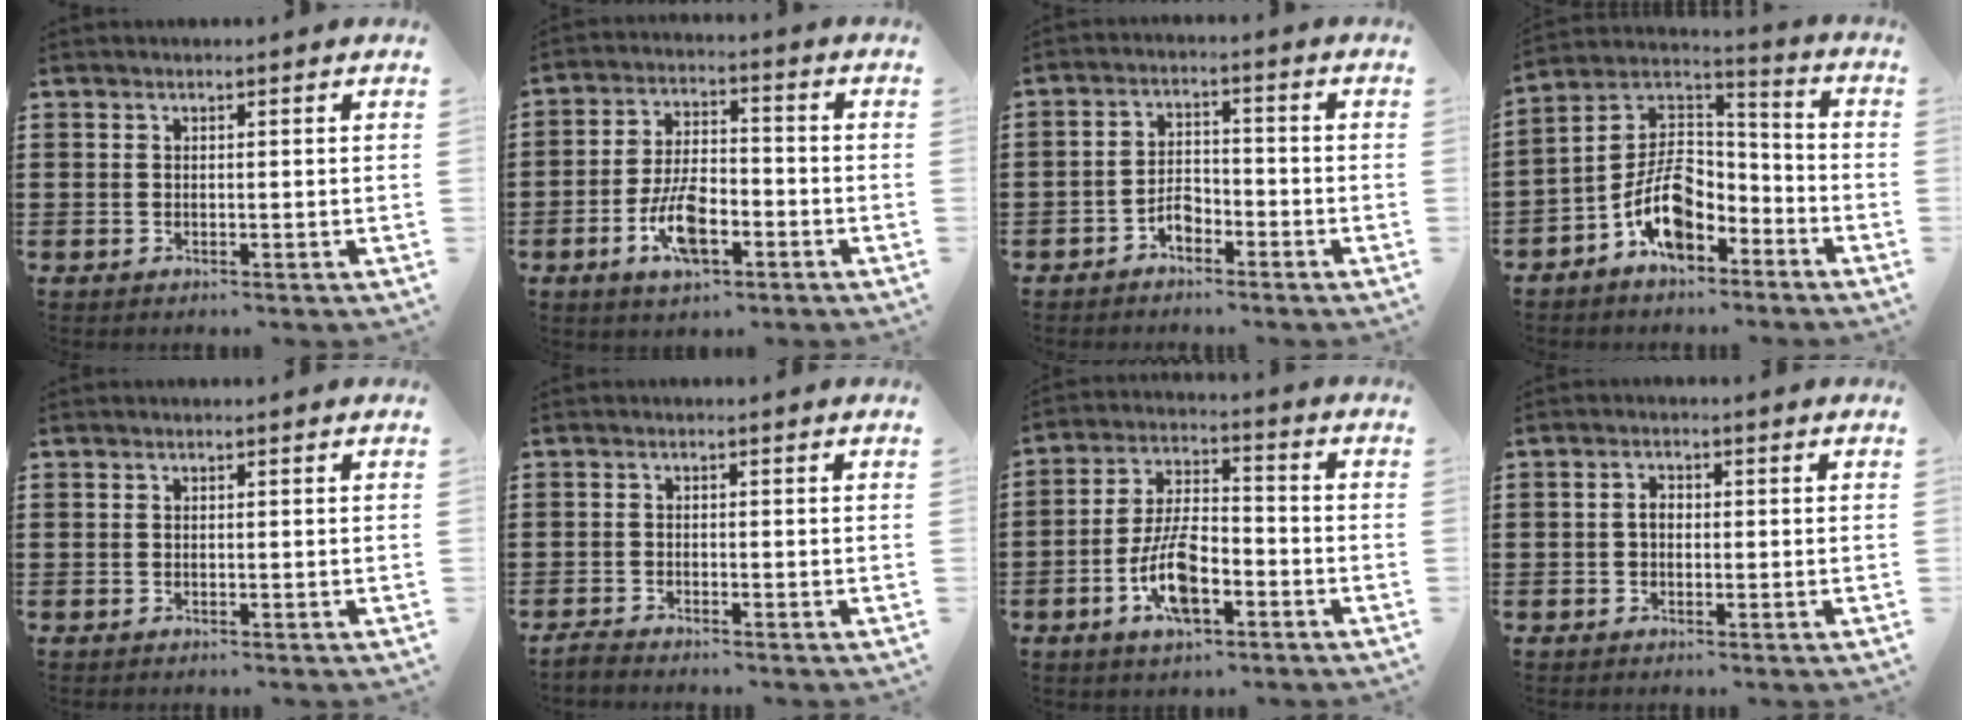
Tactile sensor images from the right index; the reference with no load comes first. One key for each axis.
{"total": 8.7, "fx": -3.5, "fy": 4.0, "fz": 6.9, "tx": -0.152, "ty": 0.000, "tz": -0.066}
{"total": 3.6, "fx": -2.4, "fy": 2.0, "fz": 1.8, "tx": -0.035, "ty": 0.008, "tz": -0.048}
{"total": 9.9, "fx": -5.1, "fy": 5.6, "fz": 6.4, "tx": -0.152, "ty": 0.004, "tz": -0.103}
{"total": 0.0}
{"total": 1.3, "fx": -1.3, "fy": 0.0, "fz": 0.1, "tx": -0.005, "ty": 0.000, "tz": -0.025}
{"total": 9.7, "fx": -3.8, "fy": 4.3, "fz": 7.8, "tx": -0.165, "ty": 0.002, "tz": -0.070}
{"total": 1.9, "fx": -0.2, "fy": 1.2, "fz": 1.4, "tx": -0.028, "ty": 0.004, "tz": -0.005}